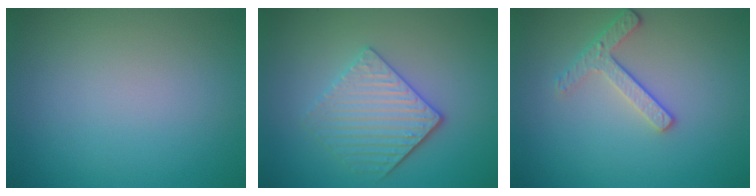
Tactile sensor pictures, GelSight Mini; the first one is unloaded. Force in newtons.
{"total": 3.9, "press": 3.5, "slide": 1.7}
{"total": 2.5, "press": 2.2, "slide": 1.1}